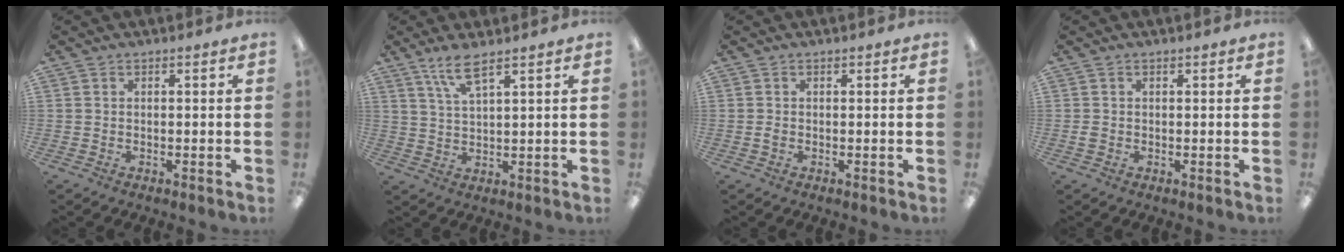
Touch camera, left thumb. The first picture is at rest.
{"total": 6.4, "force": [4.6, 1.2, 4.2], "torque": [-0.096, -0.009, 0.081]}
{"total": 0.9, "force": [-0.2, 0.7, 0.6], "torque": [-0.011, 0.003, -0.005]}
{"total": 1.2, "force": [0.0, 1.0, 0.7], "torque": [-0.014, 0.004, -0.001]}